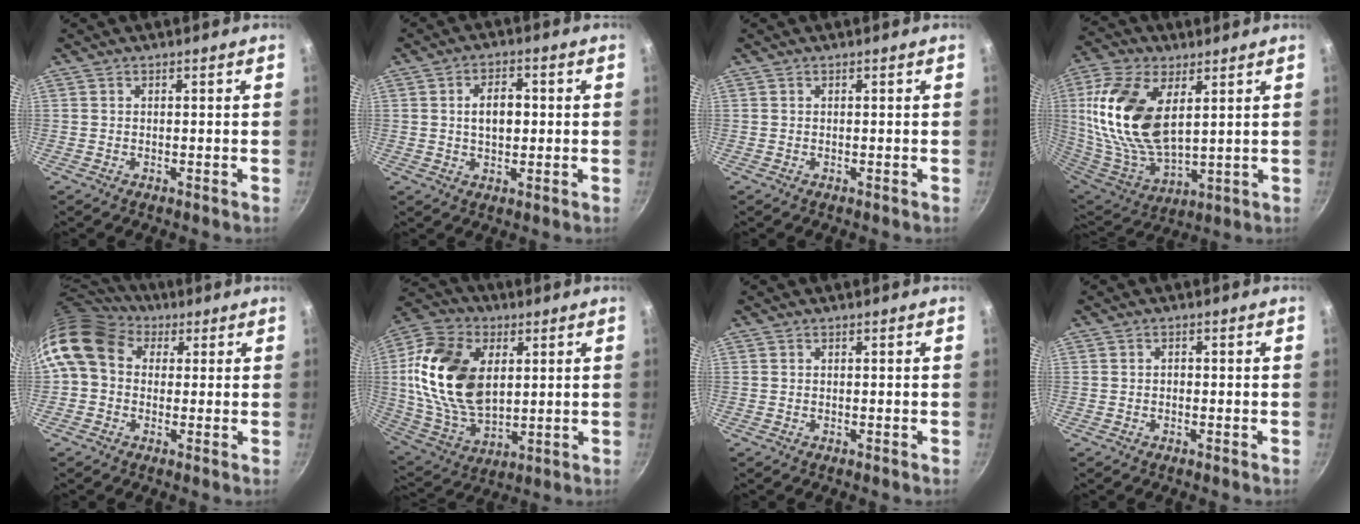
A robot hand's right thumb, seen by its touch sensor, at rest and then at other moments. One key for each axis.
{"total": 6.2, "fx": 0.5, "fy": 3.8, "fz": 4.9, "tx": -0.061, "ty": 0.011, "tz": 0.007}
{"total": 0.0}
{"total": 20.8, "fx": 5.4, "fy": 11.2, "fz": 16.7, "tx": -0.333, "ty": -0.024, "tz": 0.110}
{"total": 13.0, "fx": 3.4, "fy": 10.2, "fz": 7.3, "tx": -0.128, "ty": 0.020, "tz": 0.043}
{"total": 21.4, "fx": 3.8, "fy": 13.8, "fz": 16.0, "tx": -0.286, "ty": -0.007, "tz": 0.073}
{"total": 0.0}
{"total": 0.8, "fx": -0.2, "fy": 0.6, "fz": 0.4, "tx": -0.007, "ty": 0.005, "tz": -0.004}